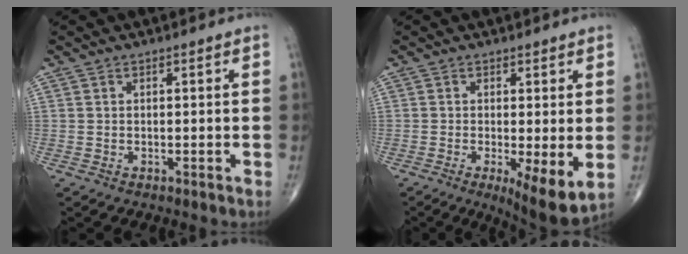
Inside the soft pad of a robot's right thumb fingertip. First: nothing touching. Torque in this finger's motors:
{"motor_torque": [0.94, 1.30, -0.10, -0.28, 0.27]}